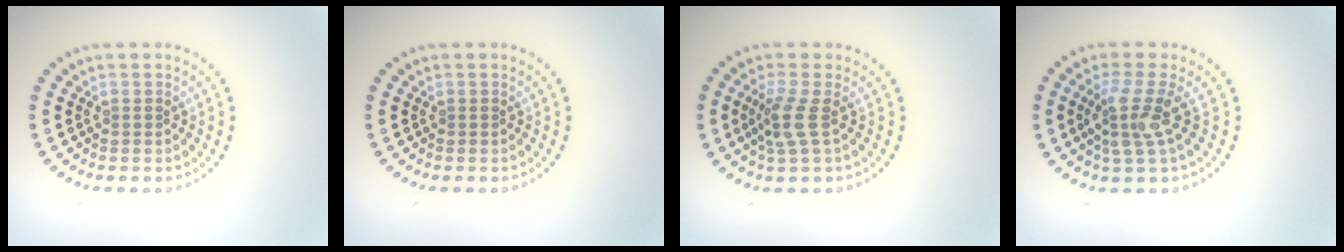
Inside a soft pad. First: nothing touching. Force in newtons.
{"total": 0.0}
{"total": 2.6, "press": 2.0, "slide": 1.6}
{"total": 3.2, "press": 2.5, "slide": 2.0}